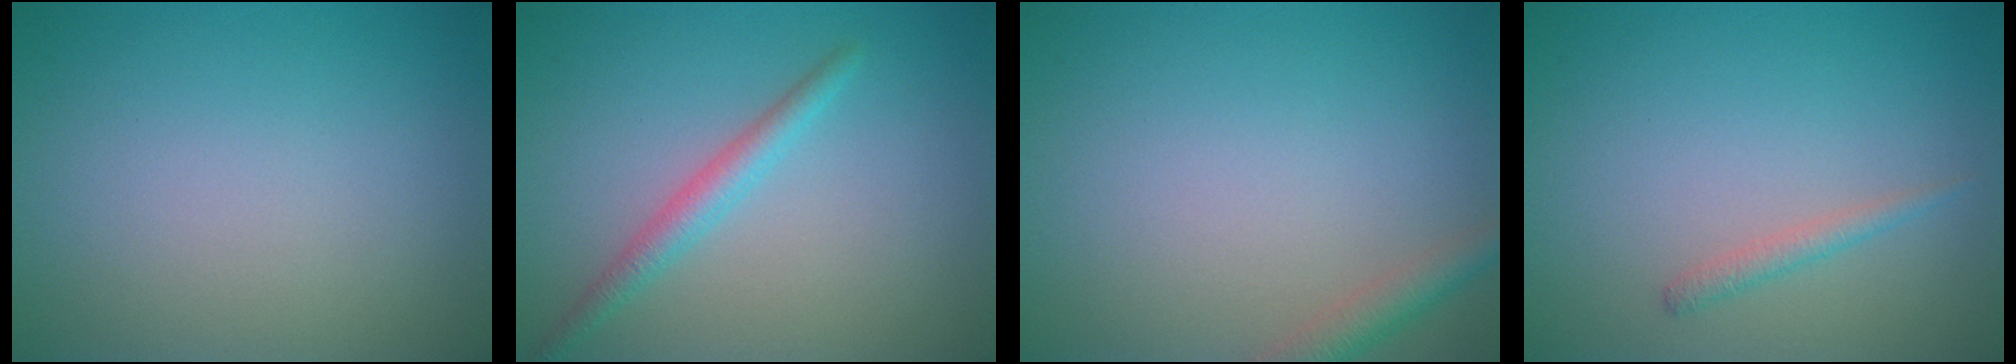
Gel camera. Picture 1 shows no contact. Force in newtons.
{"total": 2.2, "press": 2.2, "slide": 0.1}
{"total": 2.0, "press": 2.0, "slide": 0.1}
{"total": 1.1, "press": 1.1, "slide": 0.0}